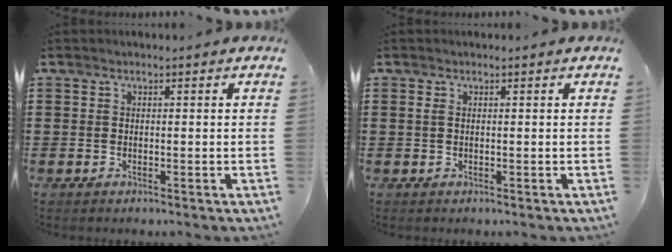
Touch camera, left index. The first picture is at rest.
{"total": 0.7, "force": [0.1, 0.3, 0.7], "torque": [-0.022, -0.002, 0.000]}